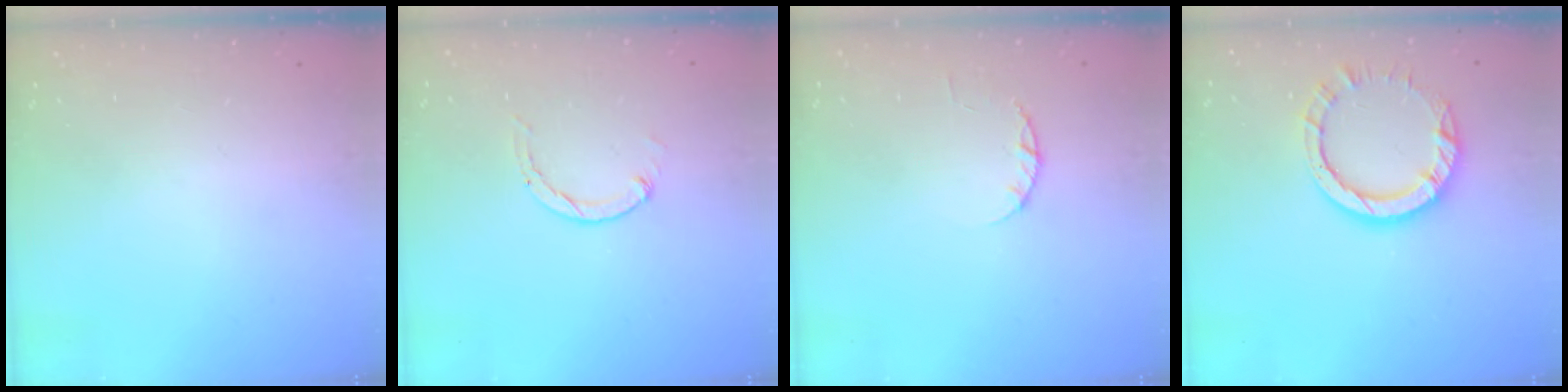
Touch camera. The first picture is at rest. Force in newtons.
{"total": 0.0}
{"total": 2.4, "press": 2.3, "slide": 0.4}
{"total": 8.6, "press": 8.5, "slide": 1.0}